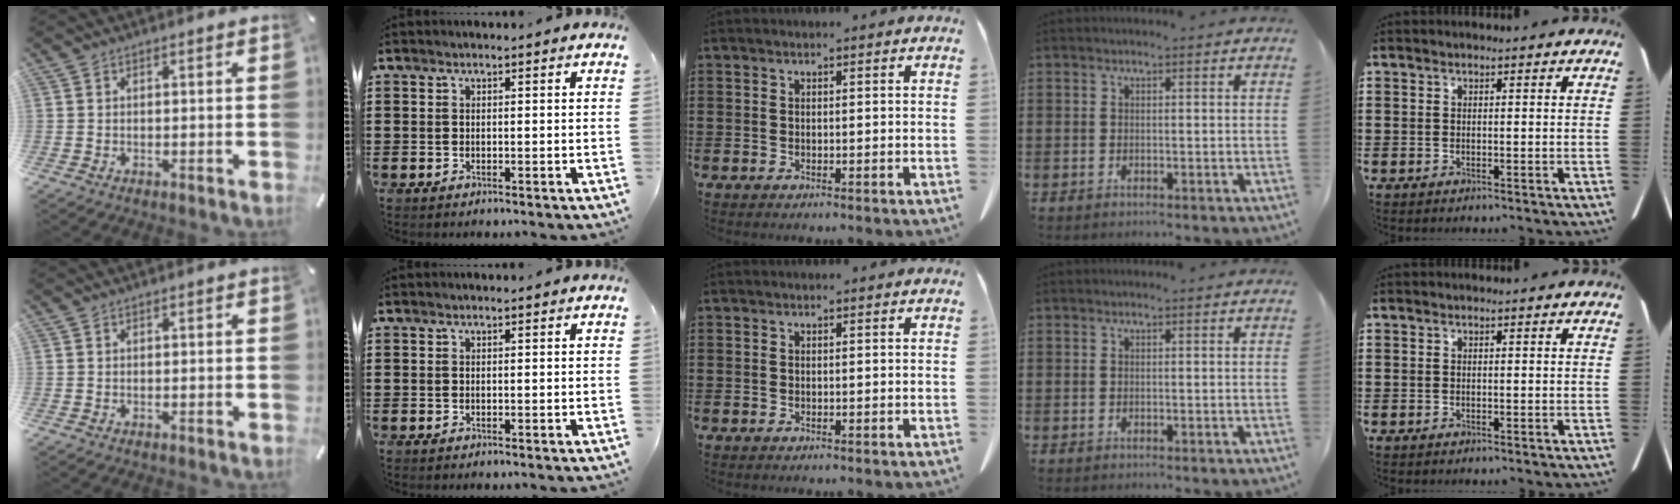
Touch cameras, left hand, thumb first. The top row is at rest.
{}